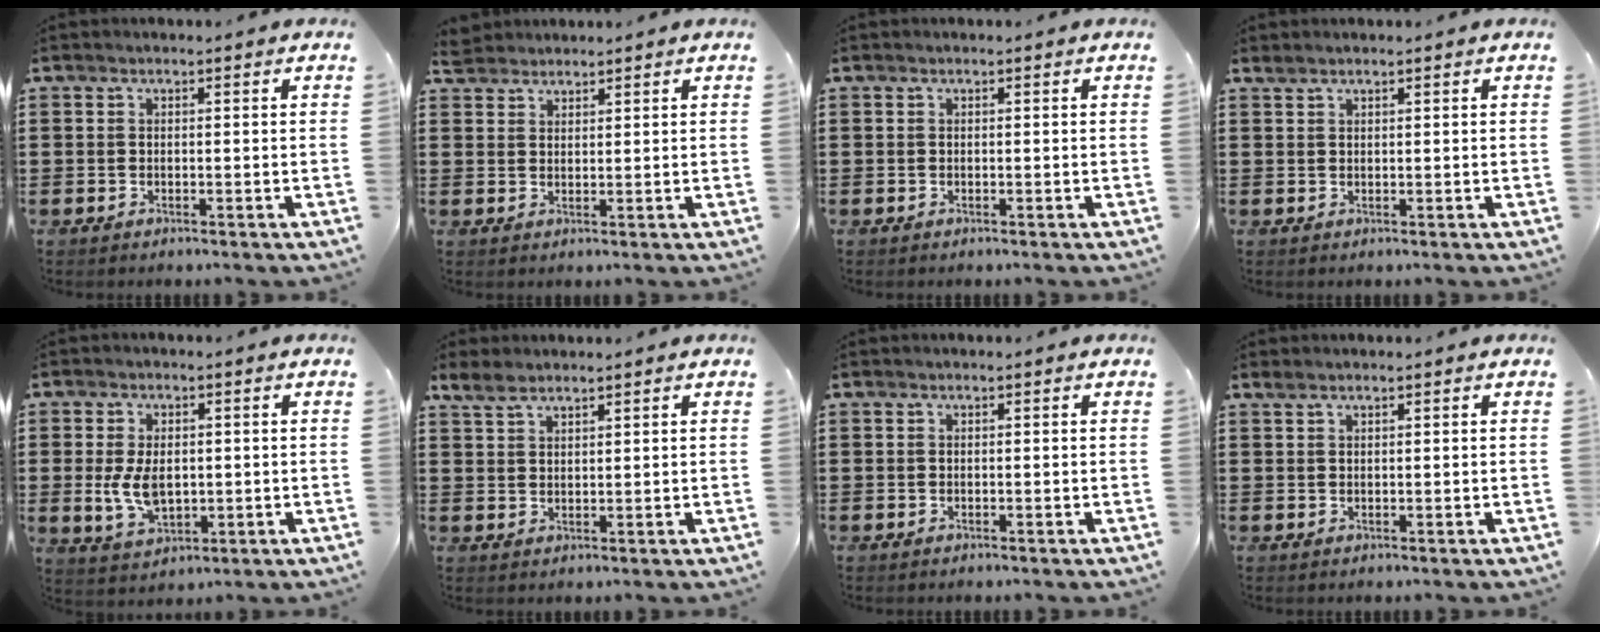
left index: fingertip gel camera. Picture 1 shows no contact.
{"total": 2.4, "force": [2.3, 0.7, -0.1], "torque": [-0.006, 0.002, 0.044]}
{"total": 0.0}
{"total": 0.9, "force": [0.8, 0.0, 0.5], "torque": [-0.010, 0.000, 0.015]}
{"total": 6.2, "force": [-0.2, 3.9, 4.9], "torque": [-0.106, -0.001, -0.009]}
{"total": 2.9, "force": [2.3, 1.1, 1.3], "torque": [-0.032, 0.005, 0.044]}
{"total": 0.0}
{"total": 0.9, "force": [0.6, 0.1, 0.6], "torque": [-0.012, 0.001, 0.011]}